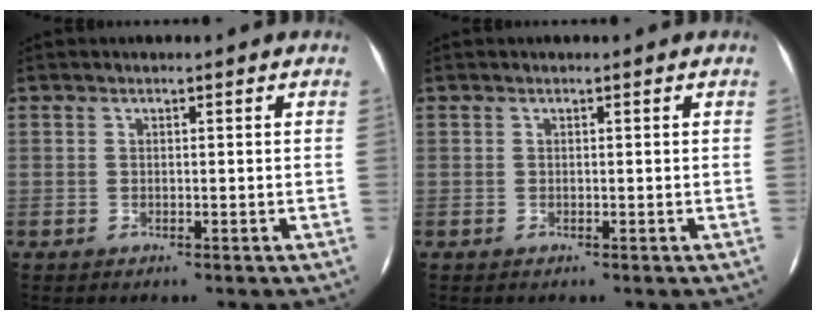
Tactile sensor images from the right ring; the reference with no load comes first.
{"total": 0.0}